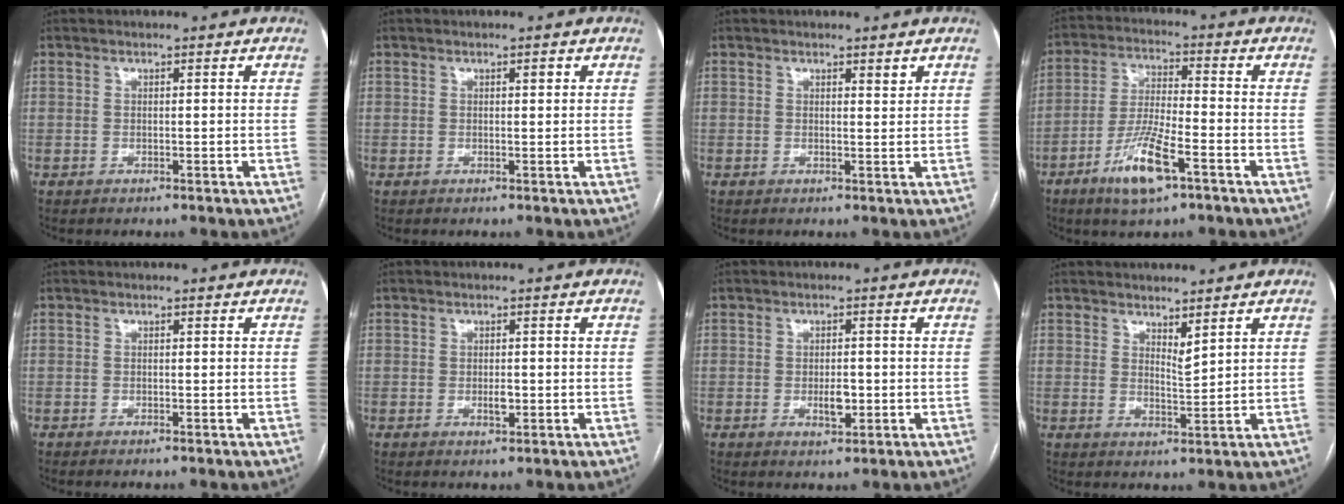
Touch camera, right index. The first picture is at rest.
{"total": 0.8, "force": [0.3, 0.2, 0.6], "torque": [-0.009, 0.001, 0.003]}
{"total": 1.1, "force": [0.8, 0.3, 0.7], "torque": [-0.011, -0.005, 0.011]}
{"total": 10.0, "force": [-5.5, 1.8, 8.2], "torque": [-0.165, -0.012, -0.101]}
{"total": 0.7, "force": [-0.6, -0.1, 0.3], "torque": [-0.004, 0.000, -0.009]}
{"total": 1.7, "force": [-0.3, 0.7, 1.5], "torque": [-0.025, -0.002, -0.003]}
{"total": 3.0, "force": [-0.6, 1.3, 2.6], "torque": [-0.042, -0.001, -0.007]}
{"total": 2.4, "force": [1.9, 0.3, 1.4], "torque": [-0.029, -0.016, 0.040]}